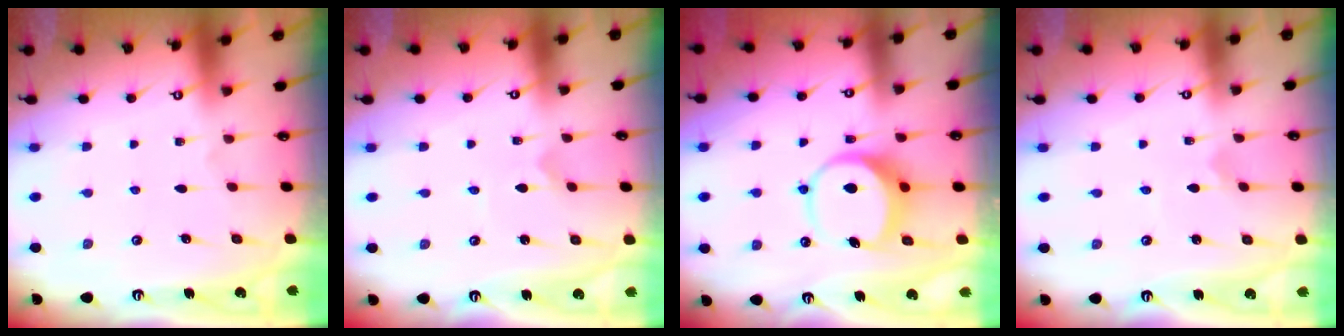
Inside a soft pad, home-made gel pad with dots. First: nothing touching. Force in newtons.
{"total": 1.0, "press": 1.0, "slide": 0.0}
{"total": 7.4, "press": 7.3, "slide": 1.3}
{"total": 0.7, "press": 0.7, "slide": 0.1}